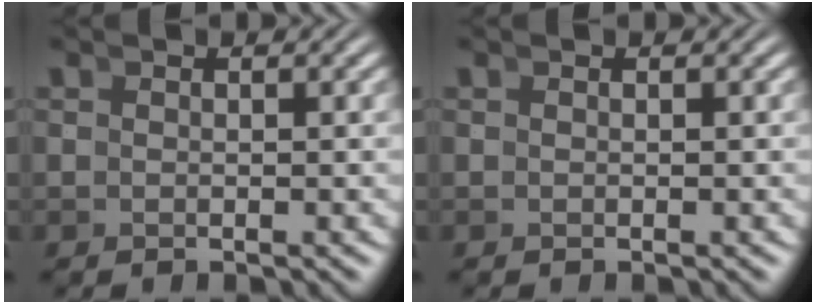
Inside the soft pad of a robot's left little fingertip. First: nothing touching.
{"total": 0.0}